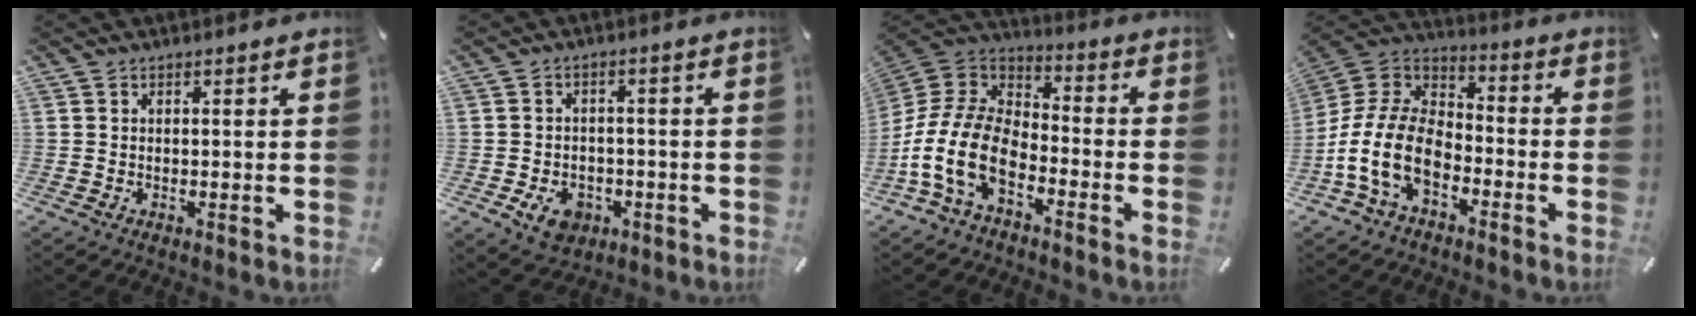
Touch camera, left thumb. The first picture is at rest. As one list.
[{"total": 6.8, "force": [-2.9, 5.1, 3.4], "torque": [-0.061, 0.013, -0.052]}, {"total": 16.6, "force": [-8.7, 9.3, 10.6], "torque": [-0.237, 0.022, -0.158]}, {"total": 15.2, "force": [-7.3, 9.3, 9.7], "torque": [-0.214, 0.022, -0.134]}]